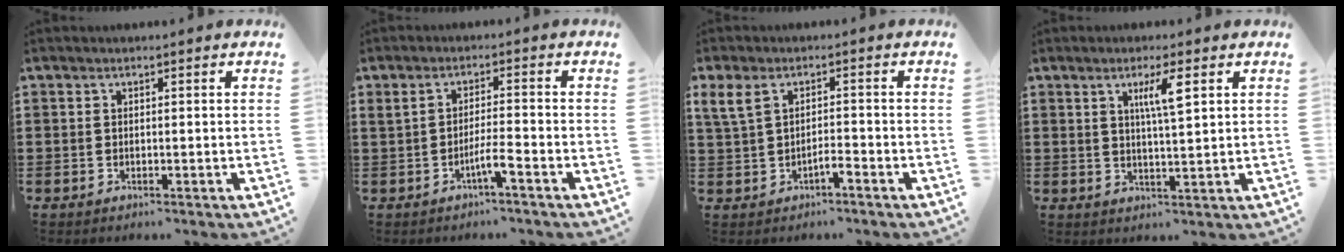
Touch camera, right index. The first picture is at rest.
{"total": 3.4, "force": [-1.8, 0.0, 3.0], "torque": [-0.052, -0.002, -0.034]}
{"total": 3.3, "force": [-0.8, 1.5, 2.8], "torque": [-0.062, 0.005, -0.019]}
{"total": 4.4, "force": [1.9, 0.5, 3.9], "torque": [-0.075, 0.002, 0.026]}